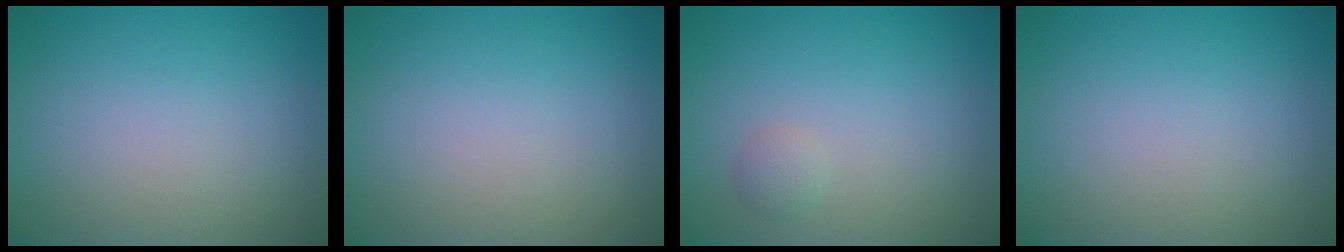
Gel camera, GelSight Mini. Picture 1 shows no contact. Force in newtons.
{"total": 0.0}
{"total": 1.0, "press": 1.0, "slide": 0.1}
{"total": 0.0}